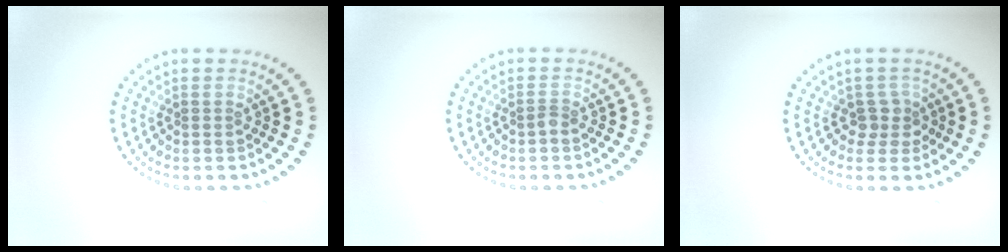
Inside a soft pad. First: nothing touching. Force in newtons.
{"total": 0.8, "press": 0.5, "slide": 0.6}
{"total": 2.0, "press": 1.5, "slide": 1.2}